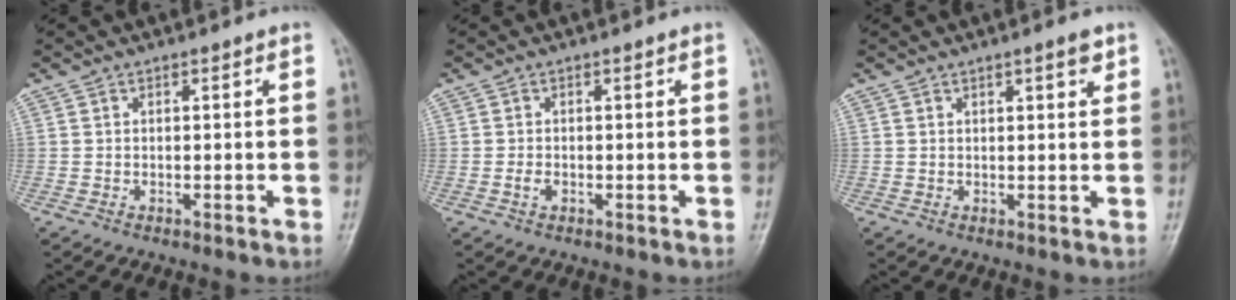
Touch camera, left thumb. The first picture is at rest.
{"total": 1.2, "force": [-0.1, 0.8, 0.9], "torque": [-0.015, -0.001, -0.002]}
{"total": 2.6, "force": [1.6, 0.6, 1.9], "torque": [-0.022, -0.008, 0.021]}